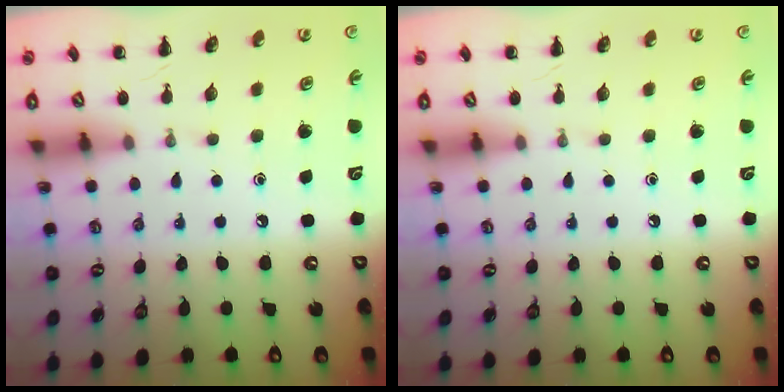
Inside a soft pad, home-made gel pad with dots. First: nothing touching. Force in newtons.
{"total": 0.0}